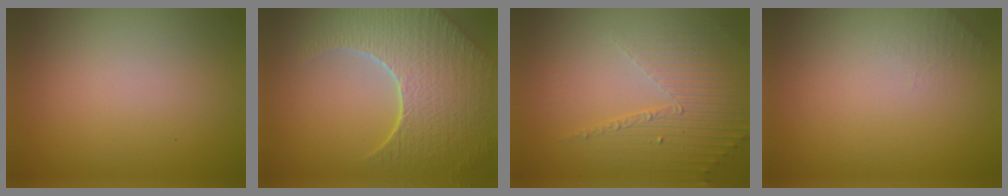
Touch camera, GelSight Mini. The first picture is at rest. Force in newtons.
{"total": 8.7, "press": 6.2, "slide": 6.1}
{"total": 4.8, "press": 3.2, "slide": 3.6}
{"total": 1.0, "press": 0.9, "slide": 0.3}